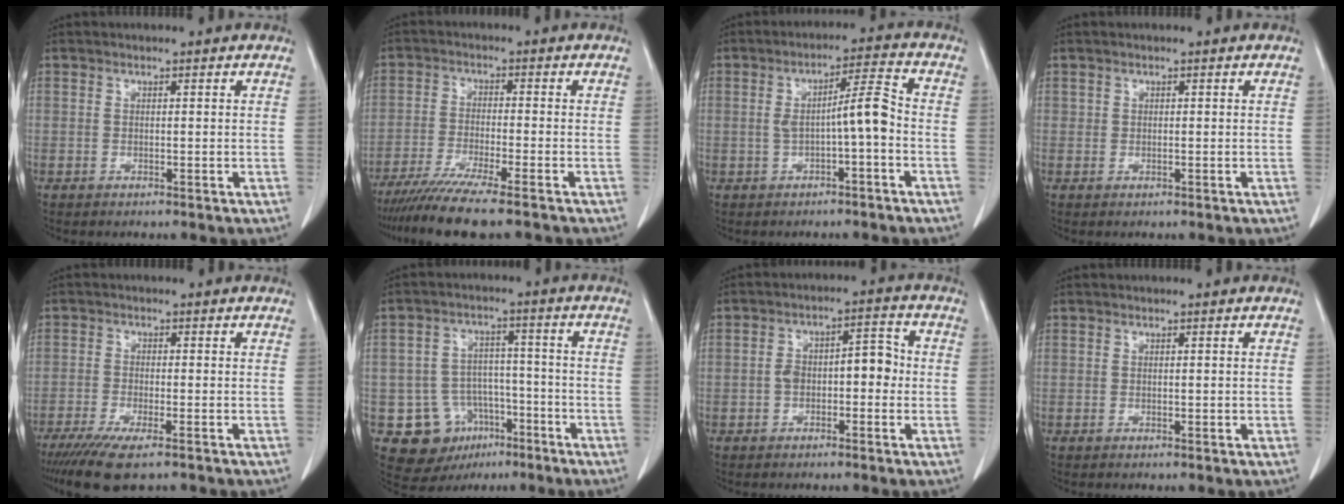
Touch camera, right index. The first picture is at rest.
{"total": 10.8, "force": [-8.8, -0.5, 6.1], "torque": [-0.089, -0.030, -0.143]}
{"total": 5.8, "force": [-1.0, 0.3, 5.7], "torque": [-0.092, 0.022, -0.010]}
{"total": 0.0}
{"total": 8.6, "force": [-6.3, 1.2, 5.7], "torque": [-0.092, -0.021, -0.102]}
{"total": 10.7, "force": [-4.9, 9.0, 3.1], "torque": [-0.050, 0.030, -0.063]}
{"total": 6.0, "force": [-0.7, 3.0, 5.2], "torque": [-0.083, 0.038, -0.011]}
{"total": 0.0}